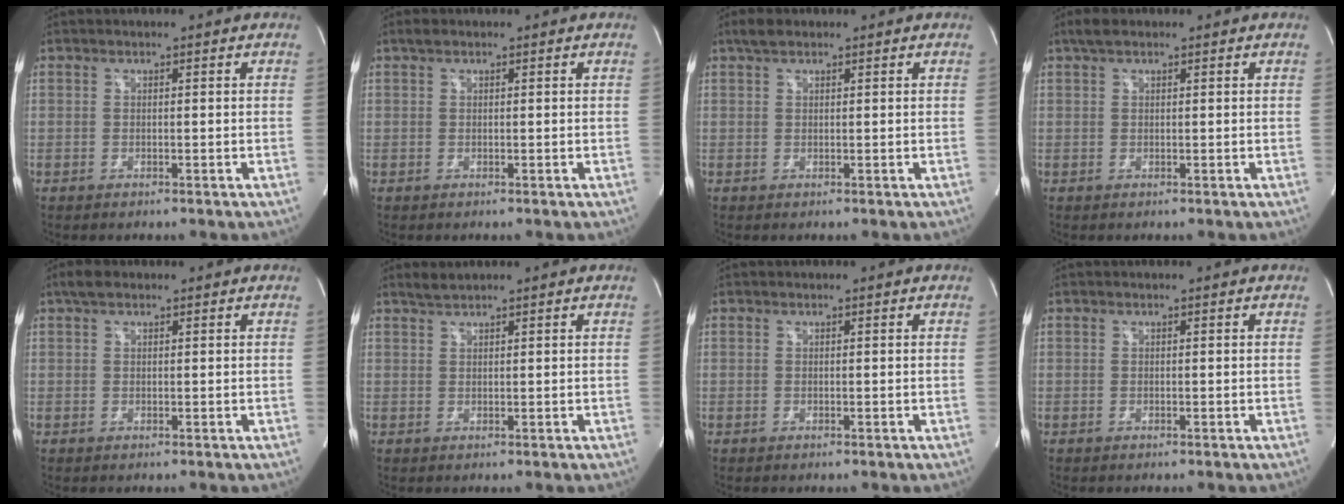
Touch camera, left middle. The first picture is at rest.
{"total": 0.9, "force": [0.7, 0.4, 0.5], "torque": [-0.014, 0.013, 0.012]}
{"total": 2.1, "force": [1.6, 0.8, 1.1], "torque": [-0.028, 0.013, 0.029]}
{"total": 2.1, "force": [1.5, 0.8, 1.3], "torque": [-0.030, 0.018, 0.028]}
{"total": 2.2, "force": [1.5, 1.0, 1.2], "torque": [-0.028, 0.017, 0.027]}
{"total": 1.5, "force": [1.4, -0.1, 0.4], "torque": [-0.012, 0.006, 0.033]}
{"total": 0.0}
{"total": 0.0}